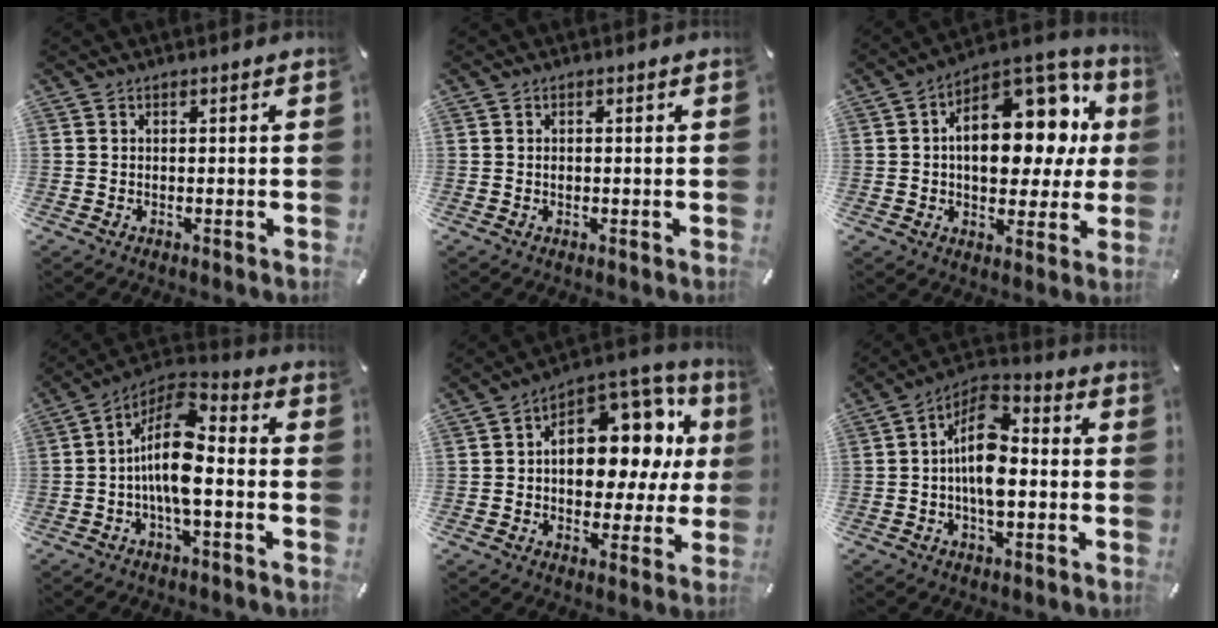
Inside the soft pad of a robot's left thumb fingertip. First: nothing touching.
{"total": 0.6, "force": [0.0, 0.5, 0.3], "torque": [-0.006, 0.002, -0.001]}
{"total": 20.5, "force": [5.0, 12.4, 15.5], "torque": [-0.197, -0.036, 0.085]}
{"total": 13.1, "force": [-1.6, 5.6, 11.8], "torque": [-0.237, -0.006, -0.030]}
{"total": 15.4, "force": [3.3, 10.6, 10.7], "torque": [-0.132, -0.037, 0.058]}
{"total": 12.0, "force": [-1.3, 6.5, 10.0], "torque": [-0.187, 0.000, -0.022]}